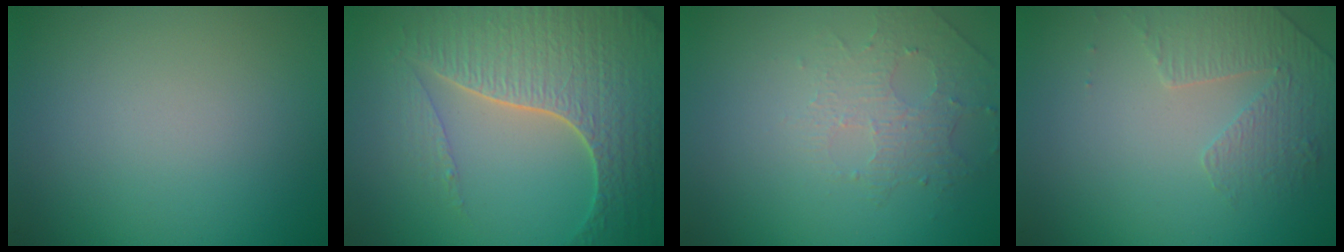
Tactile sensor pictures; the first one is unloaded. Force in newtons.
{"total": 7.6, "press": 5.6, "slide": 5.1}
{"total": 1.6, "press": 1.2, "slide": 1.0}
{"total": 1.8, "press": 1.4, "slide": 1.0}